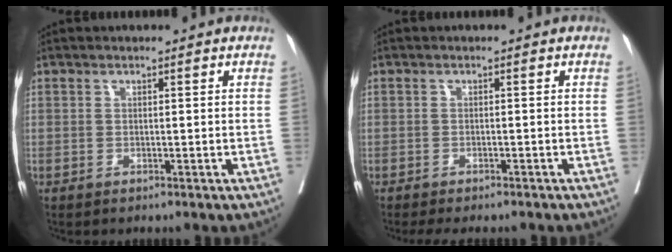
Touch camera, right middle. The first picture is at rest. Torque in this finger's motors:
{"motor_torque": [0.52, -0.26, 0.03, 0.02]}